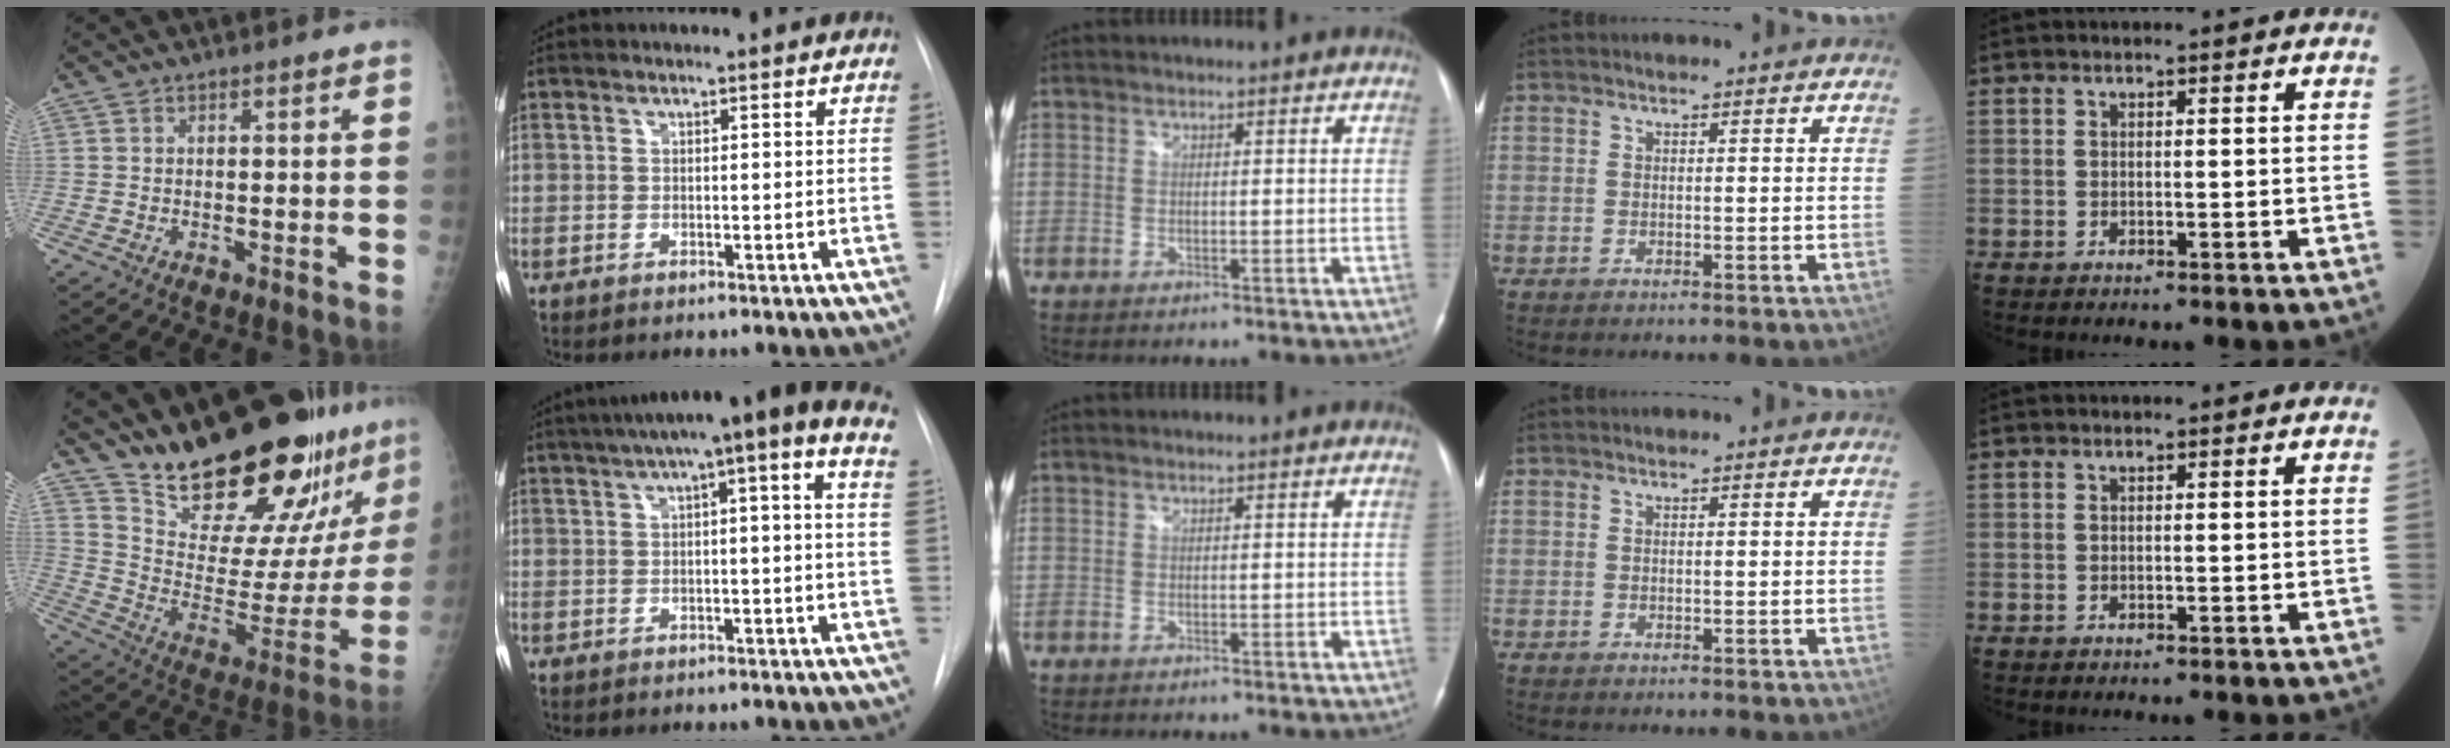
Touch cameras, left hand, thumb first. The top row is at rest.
{"thumb": {"total": 28.0, "force": [23.5, 7.0, 13.4], "torque": [-0.173, -0.165, 0.341]}, "index": {"total": 14.7, "force": [8.2, 0.9, 12.1], "torque": [-0.187, 0.060, 0.103]}}